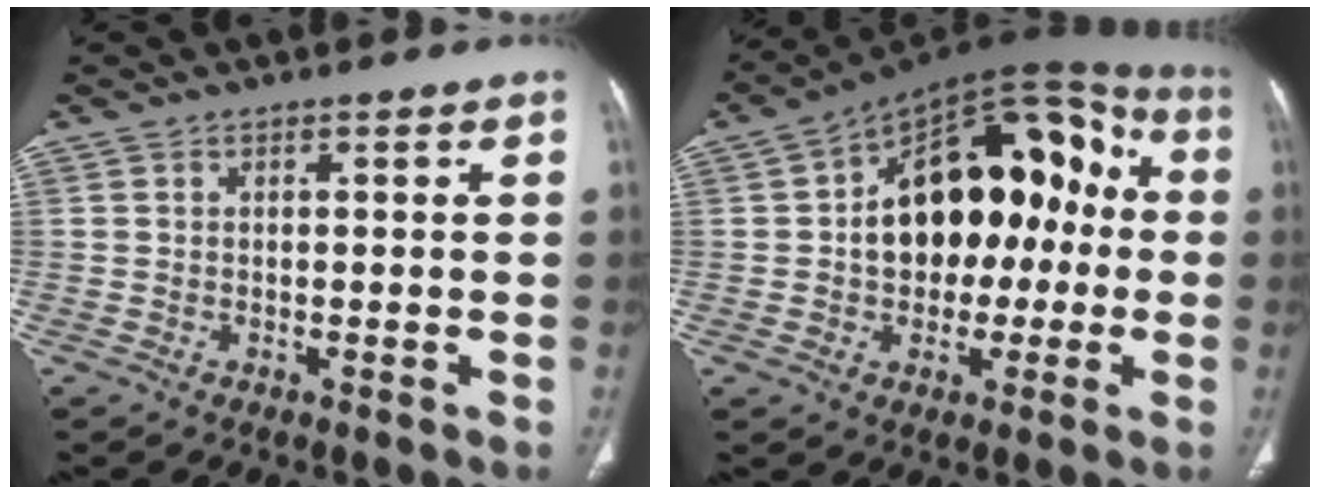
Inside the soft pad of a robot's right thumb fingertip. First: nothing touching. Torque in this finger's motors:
{"motor_torque": [0.62, 2.88, 2.08, -0.12, 0.17]}